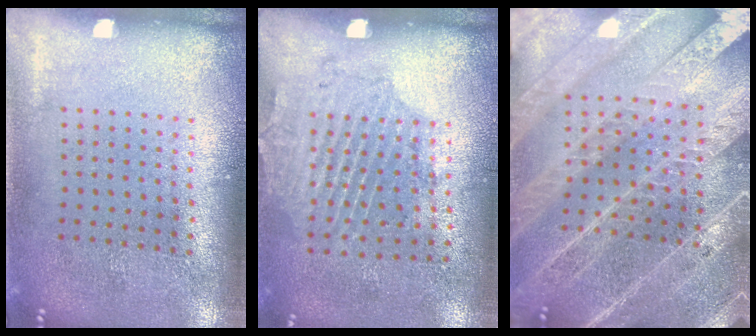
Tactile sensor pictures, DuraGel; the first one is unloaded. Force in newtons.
{"total": 1.8, "press": 1.2, "slide": 1.4}
{"total": 4.4, "press": 3.9, "slide": 2.0}